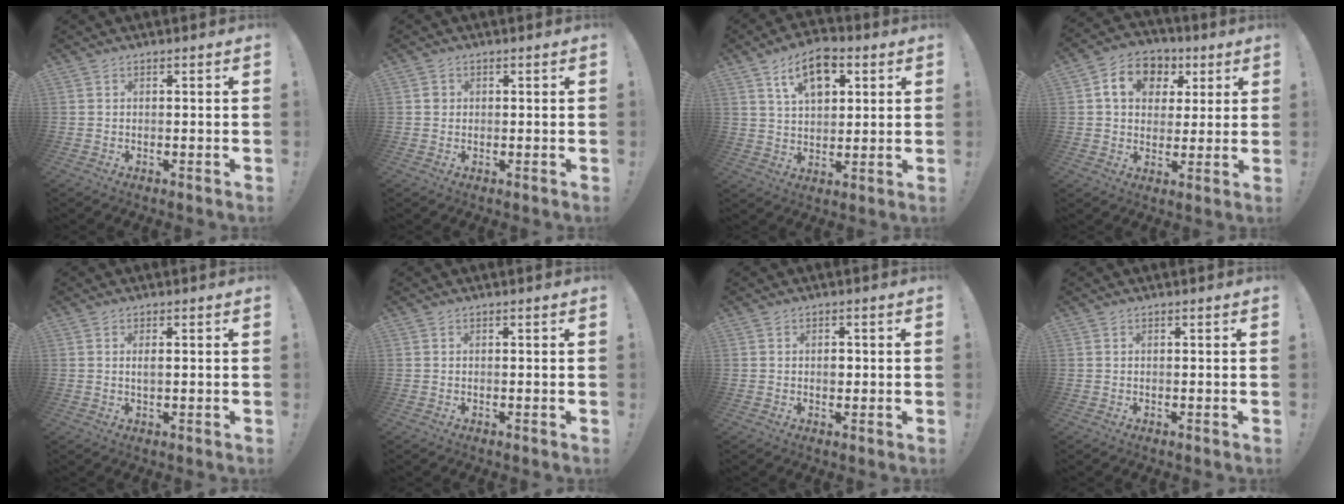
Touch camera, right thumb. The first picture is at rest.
{"total": 1.3, "force": [0.1, 1.3, 0.3], "torque": [0.006, -0.001, -0.002]}
{"total": 11.5, "force": [5.8, 7.0, 7.2], "torque": [-0.113, -0.011, 0.104]}
{"total": 11.9, "force": [4.1, 9.5, 5.9], "torque": [-0.086, -0.002, 0.079]}
{"total": 1.6, "force": [0.2, 0.3, 1.5], "torque": [-0.028, -0.002, 0.002]}
{"total": 0.0}
{"total": 2.0, "force": [-0.2, 1.6, 1.2], "torque": [-0.010, 0.001, -0.007]}
{"total": 0.0}